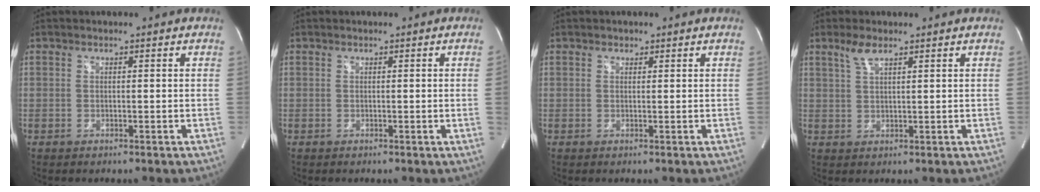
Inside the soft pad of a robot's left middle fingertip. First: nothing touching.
{"total": 0.7, "force": [-0.1, -0.3, 0.6], "torque": [-0.004, 0.000, -0.003]}
{"total": 0.7, "force": [0.4, 0.5, 0.1], "torque": [0.001, -0.001, 0.004]}
{"total": 2.8, "force": [2.0, 0.5, 1.9], "torque": [-0.046, 0.005, 0.043]}